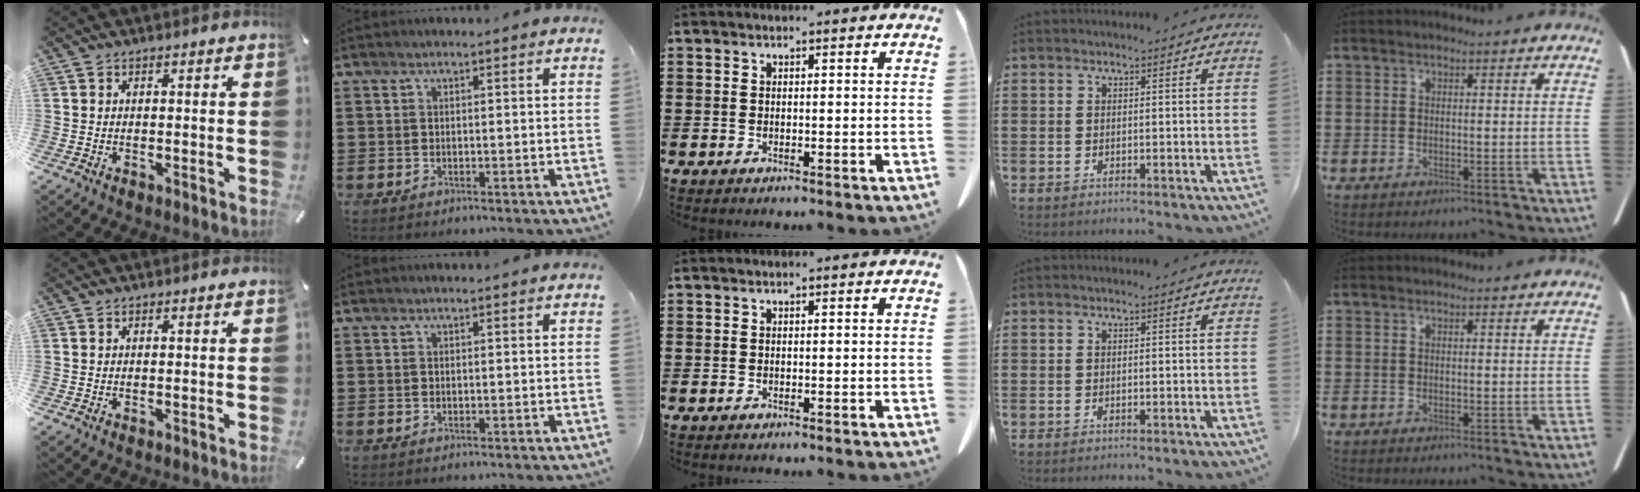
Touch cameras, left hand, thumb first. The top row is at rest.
{}